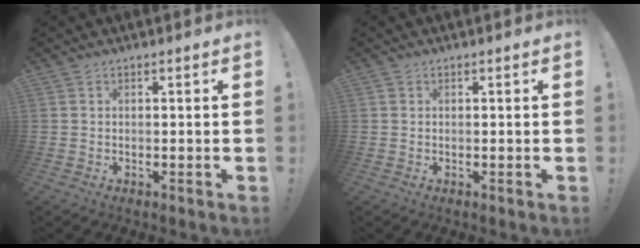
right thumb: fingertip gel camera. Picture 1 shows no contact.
{"total": 0.5, "force": [0.2, 0.5, 0.0], "torque": [-0.002, 0.002, 0.004]}